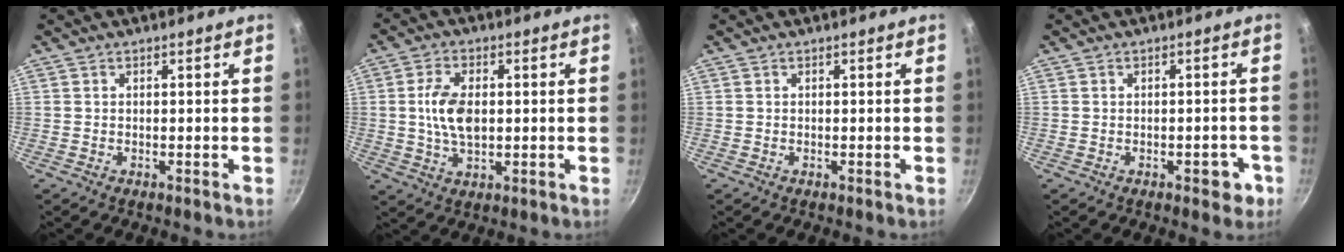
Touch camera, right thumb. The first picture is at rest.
{"total": 8.2, "force": [0.5, 4.8, 6.7], "torque": [-0.120, 0.003, 0.008]}
{"total": 0.0}
{"total": 3.7, "force": [-1.6, 2.1, 2.6], "torque": [-0.007, 0.020, -0.014]}